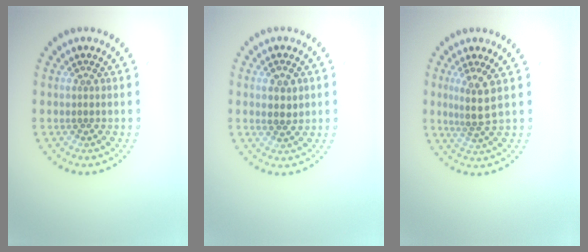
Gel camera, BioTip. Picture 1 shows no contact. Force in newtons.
{"total": 1.7, "press": 1.6, "slide": 0.2}
{"total": 2.7, "press": 1.9, "slide": 1.9}